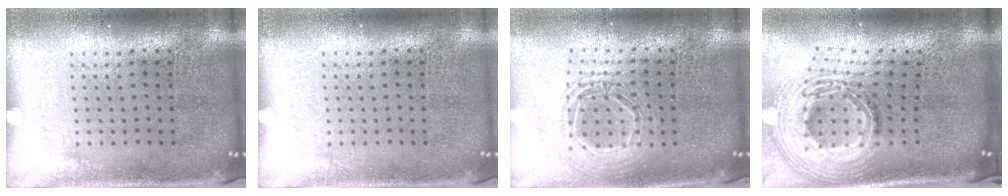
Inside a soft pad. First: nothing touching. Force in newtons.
{"total": 0.0}
{"total": 1.5, "press": 1.3, "slide": 0.7}
{"total": 3.0, "press": 2.1, "slide": 2.1}